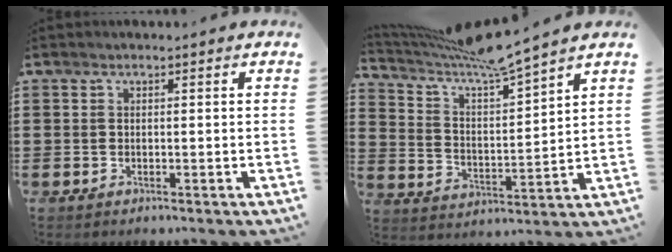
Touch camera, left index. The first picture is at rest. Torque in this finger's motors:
{"motor_torque": [1.19, -0.95, 0.02, 0.05]}